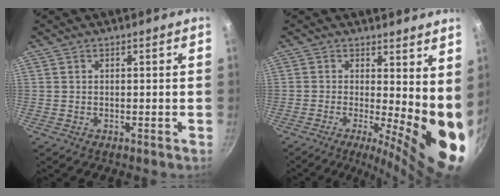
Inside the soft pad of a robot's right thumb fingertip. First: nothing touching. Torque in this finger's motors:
{"motor_torque": [-0.60, 1.99, 0.27, 0.08, 0.17]}